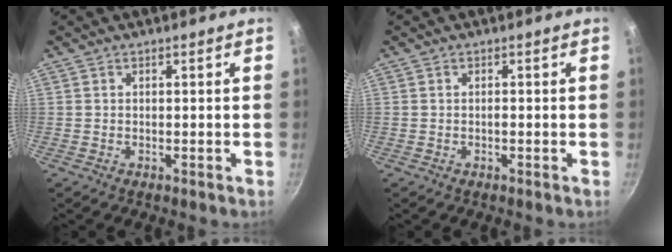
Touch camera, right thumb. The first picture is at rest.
{"total": 1.6, "force": [-1.4, -0.7, 0.3], "torque": [-0.039, 0.016, -0.029]}